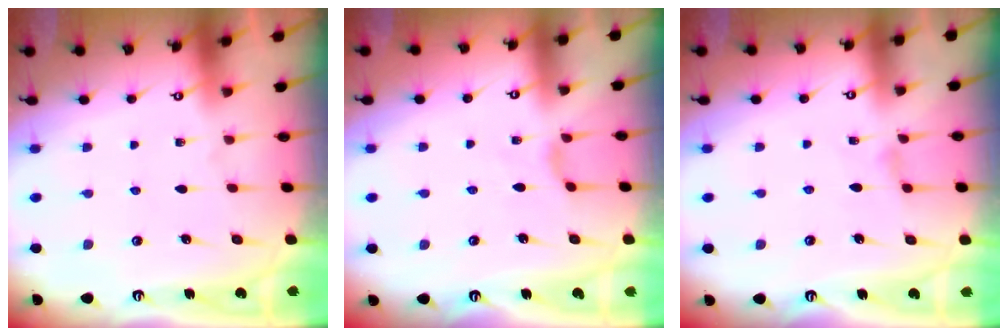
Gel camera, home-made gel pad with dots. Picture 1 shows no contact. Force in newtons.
{"total": 2.7, "press": 2.6, "slide": 0.6}
{"total": 1.5, "press": 1.5, "slide": 0.4}